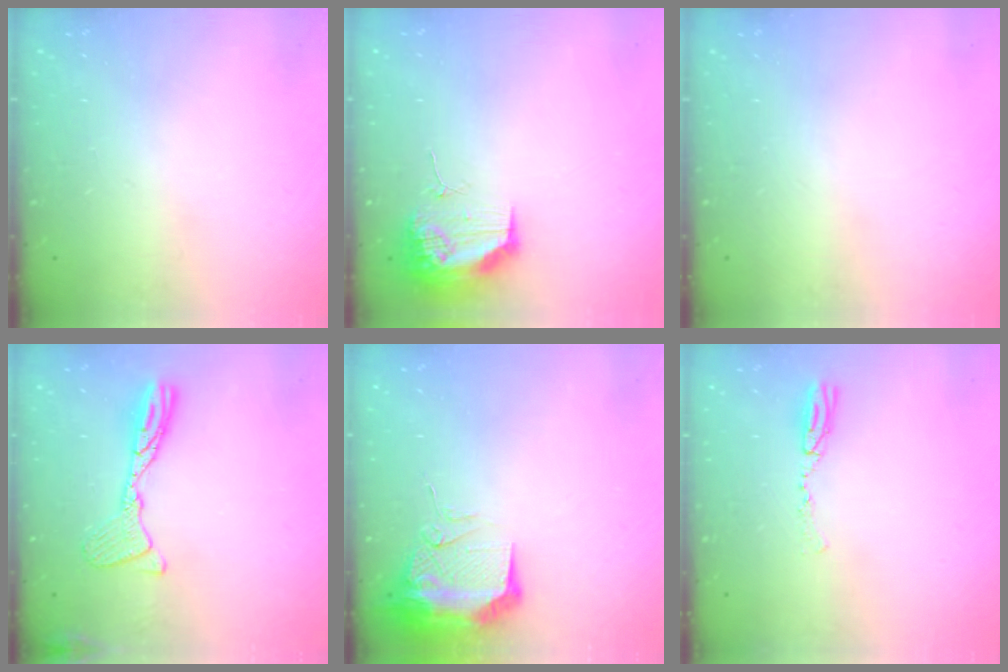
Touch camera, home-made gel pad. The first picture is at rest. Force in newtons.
{"total": 17.5, "press": 13.2, "slide": 11.5}
{"total": 0.0}
{"total": 13.5, "press": 13.4, "slide": 1.3}
{"total": 13.6, "press": 12.0, "slide": 6.4}
{"total": 4.6, "press": 4.0, "slide": 2.1}